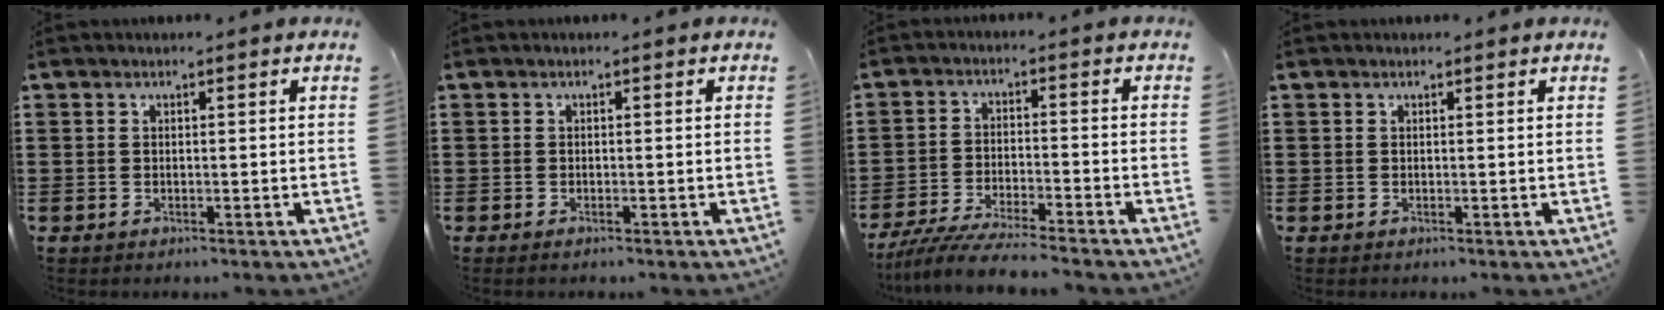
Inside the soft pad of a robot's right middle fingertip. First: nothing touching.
{"total": 0.0}
{"total": 6.0, "force": [-5.6, 0.0, 2.1], "torque": [-0.051, -0.015, -0.111]}
{"total": 0.0}